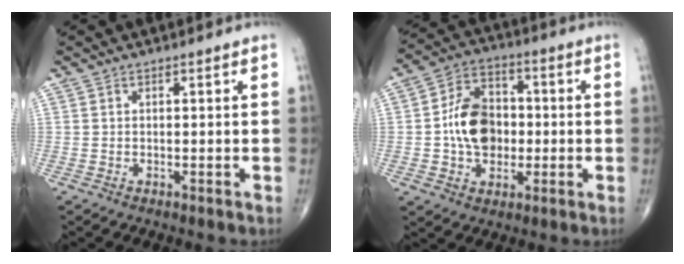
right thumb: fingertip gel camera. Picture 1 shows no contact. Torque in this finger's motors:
{"motor_torque": [1.07, 1.29, 0.60, -0.56, 0.07]}